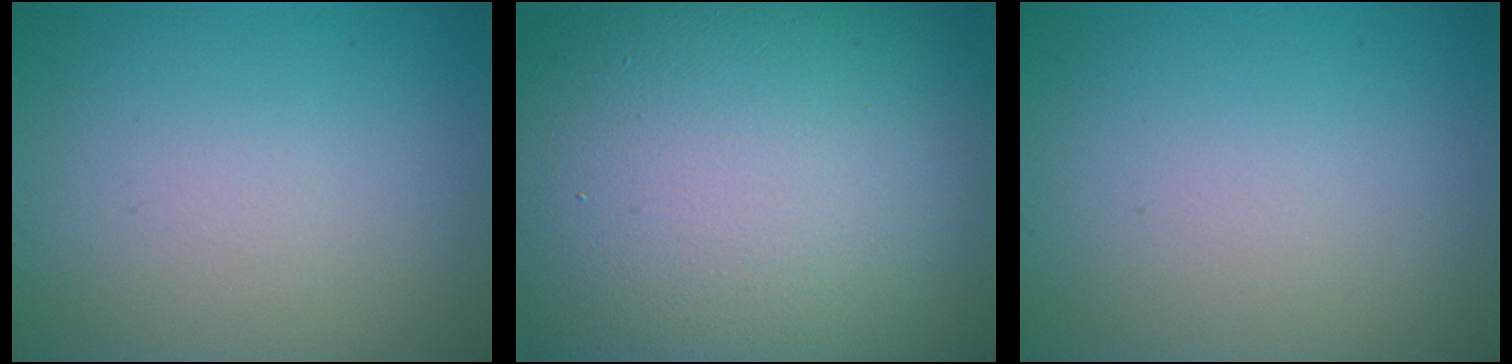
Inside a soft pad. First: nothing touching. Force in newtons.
{"total": 19.1, "press": 19.1, "slide": 1.1}
{"total": 0.0}